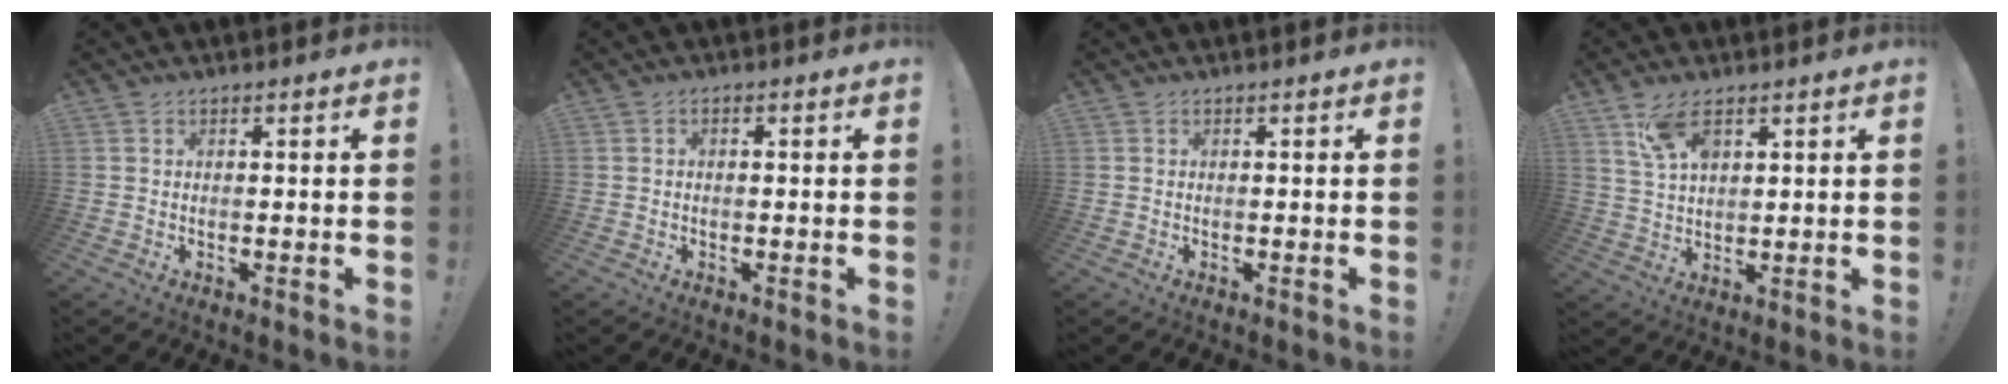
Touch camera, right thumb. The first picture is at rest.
{"total": 0.9, "force": [-0.4, 0.5, 0.6], "torque": [-0.010, 0.004, -0.008]}
{"total": 0.0}
{"total": 8.6, "force": [4.9, 4.2, 5.8], "torque": [-0.097, -0.017, 0.091]}